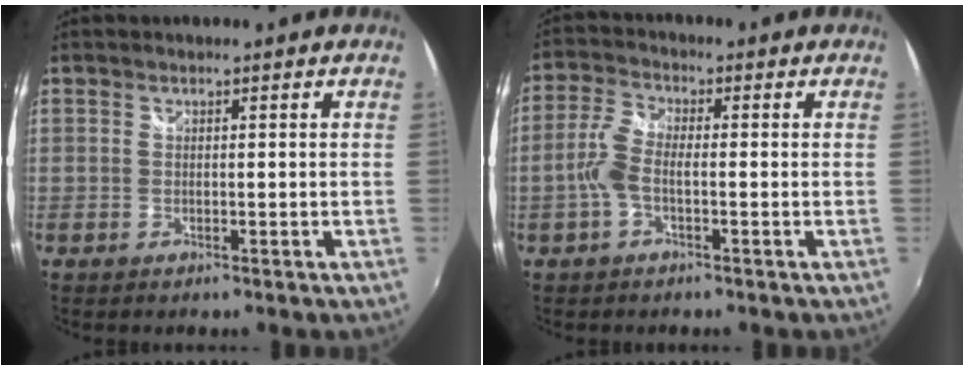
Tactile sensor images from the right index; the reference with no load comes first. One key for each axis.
{"total": 5.0, "fx": -1.4, "fy": 1.9, "fz": 4.4, "tx": -0.105, "ty": 0.010, "tz": -0.030}